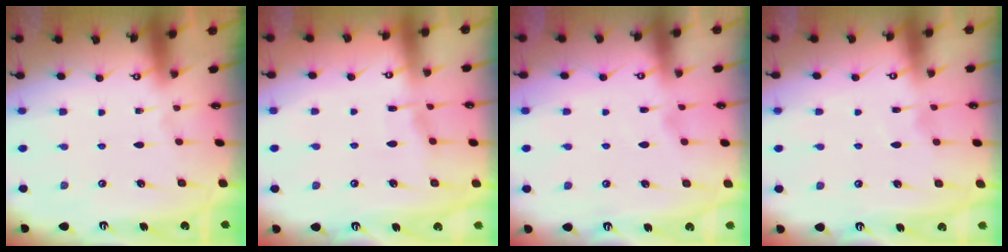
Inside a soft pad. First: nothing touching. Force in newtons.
{"total": 4.5, "press": 4.5, "slide": 0.6}
{"total": 2.1, "press": 2.1, "slide": 0.3}
{"total": 4.1, "press": 4.1, "slide": 0.3}